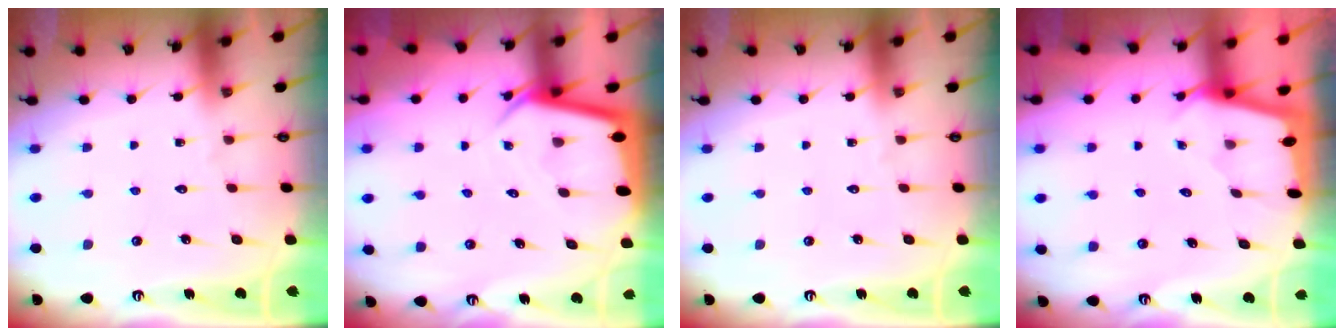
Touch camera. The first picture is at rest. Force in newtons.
{"total": 4.2, "press": 4.2, "slide": 0.5}
{"total": 0.0}
{"total": 1.8, "press": 1.7, "slide": 0.1}